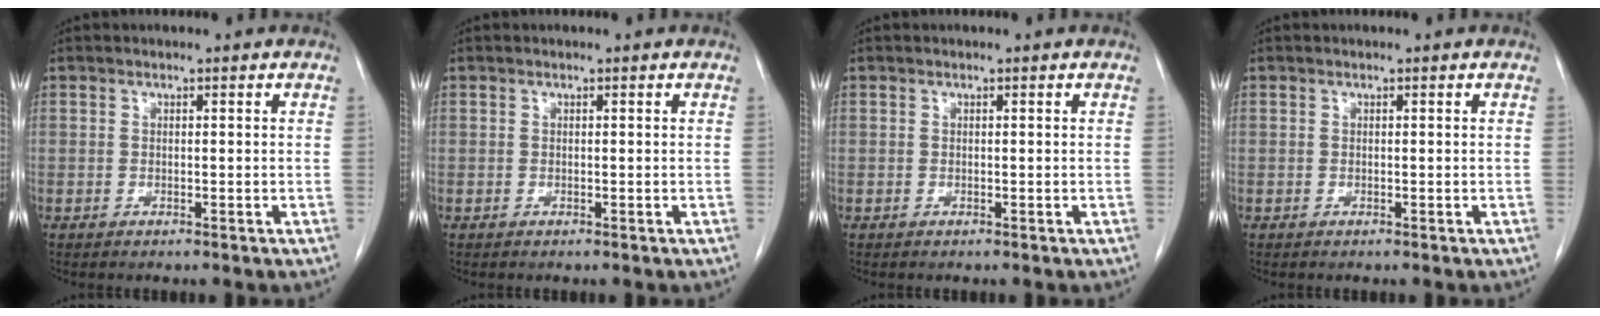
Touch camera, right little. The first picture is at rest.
{"total": 0.0}
{"total": 0.0}
{"total": 0.0}